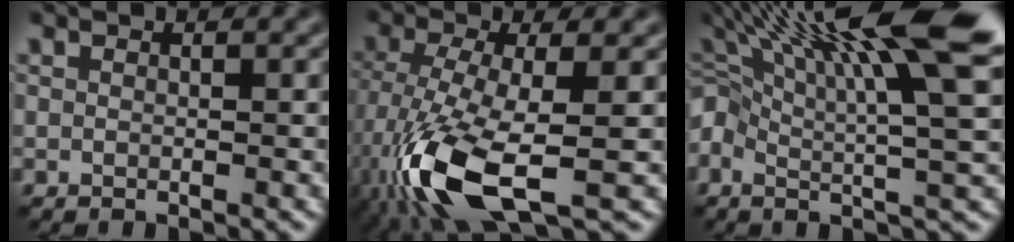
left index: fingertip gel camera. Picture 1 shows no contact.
{"total": 10.0, "force": [-4.8, 3.2, 8.2], "torque": [-0.186, -0.014, -0.094]}
{"total": 14.3, "force": [4.7, 3.1, 13.1], "torque": [-0.208, 0.024, 0.073]}